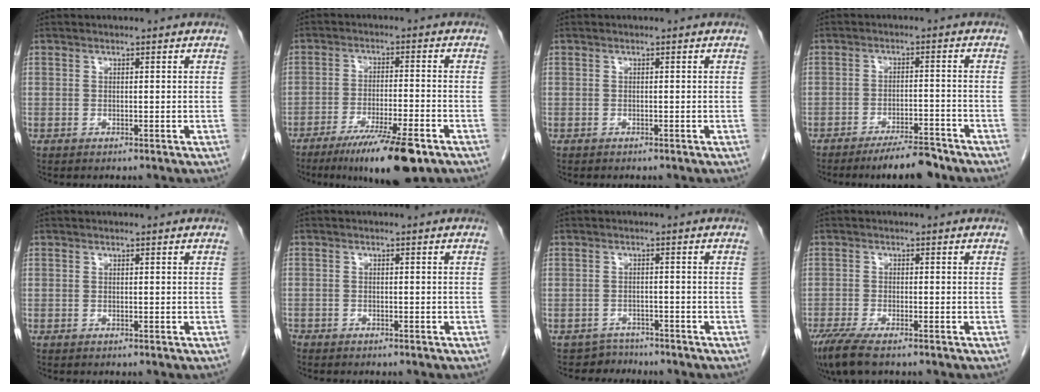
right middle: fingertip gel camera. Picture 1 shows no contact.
{"total": 11.8, "force": [-7.9, 1.0, 8.8], "torque": [-0.138, -0.026, -0.125]}
{"total": 0.0}
{"total": 6.9, "force": [-5.9, 0.8, 3.4], "torque": [-0.047, -0.012, -0.097]}
{"total": 0.0}
{"total": 1.9, "force": [-1.6, 1.0, 0.4], "torque": [-0.012, 0.000, -0.027]}
{"total": 3.1, "force": [-2.5, 1.0, -1.5], "torque": [0.030, 0.000, -0.046]}
{"total": 6.1, "force": [-4.5, 1.1, 4.0], "torque": [-0.071, -0.018, -0.079]}